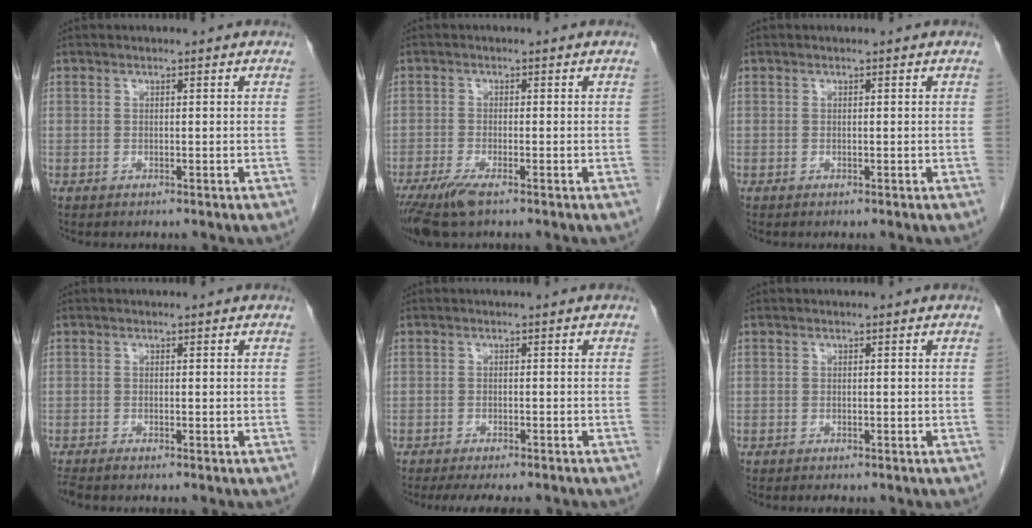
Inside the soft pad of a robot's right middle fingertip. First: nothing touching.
{"total": 5.0, "force": [-3.4, 0.8, 3.6], "torque": [-0.072, -0.015, -0.061]}
{"total": 0.0}
{"total": 1.2, "force": [-1.1, 0.1, 0.6], "torque": [-0.015, -0.005, -0.020]}
{"total": 7.8, "force": [-6.6, 2.1, 3.4], "torque": [-0.042, -0.010, -0.089]}
{"total": 0.9, "force": [-0.8, 0.3, 0.3], "torque": [-0.008, -0.002, -0.010]}